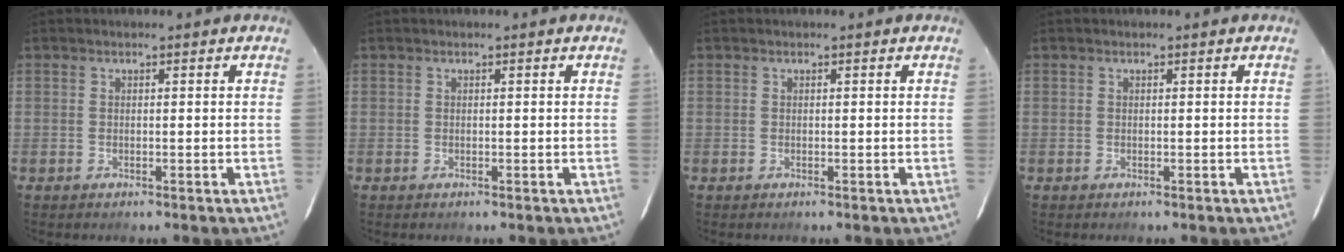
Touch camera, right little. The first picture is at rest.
{"total": 0.0}
{"total": 0.0}
{"total": 0.0}